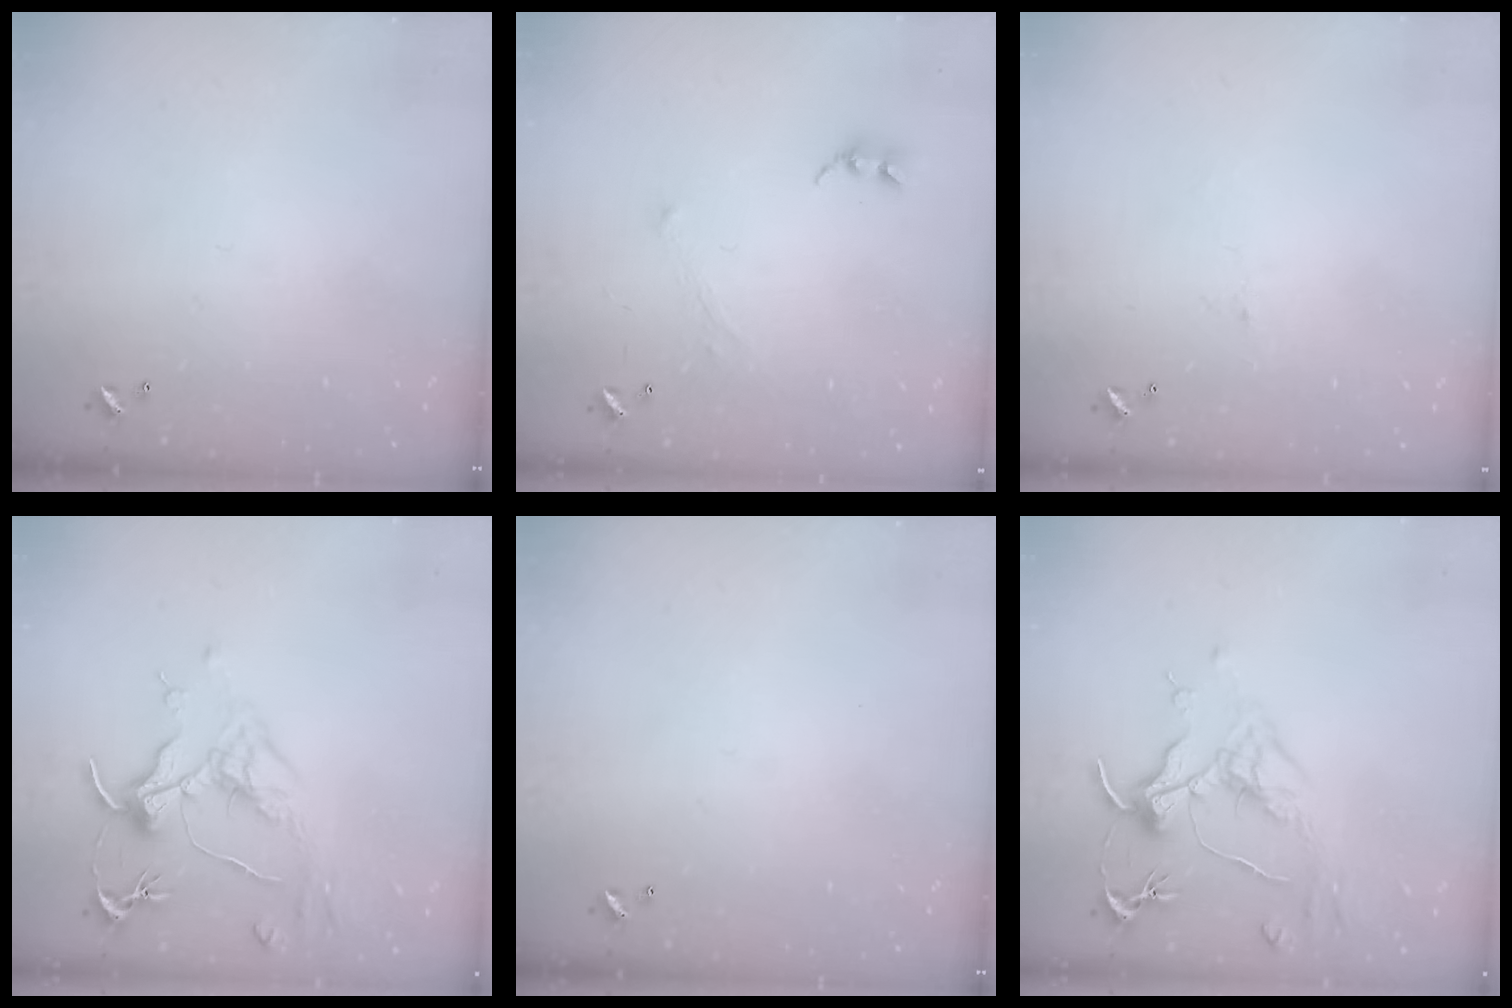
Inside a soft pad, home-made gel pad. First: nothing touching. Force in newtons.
{"total": 0.7, "press": 0.0, "slide": 0.7}
{"total": 0.8, "press": 0.7, "slide": 0.5}
{"total": 1.7, "press": 1.5, "slide": 0.9}
{"total": 0.0}
{"total": 1.7, "press": 1.5, "slide": 0.9}